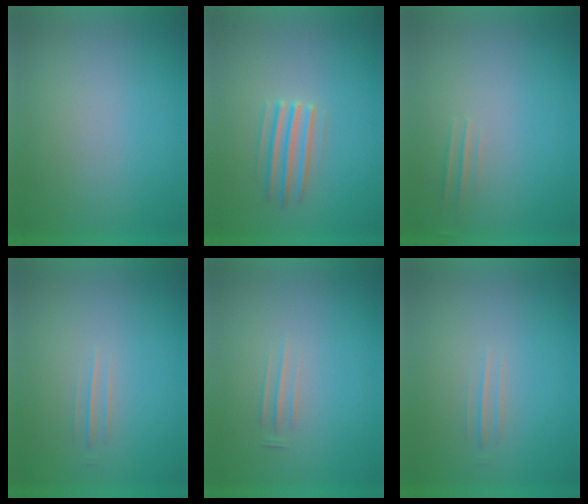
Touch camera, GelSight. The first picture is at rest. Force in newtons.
{"total": 2.8}
{"total": 1.7}
{"total": 1.3}
{"total": 1.6}
{"total": 1.5}